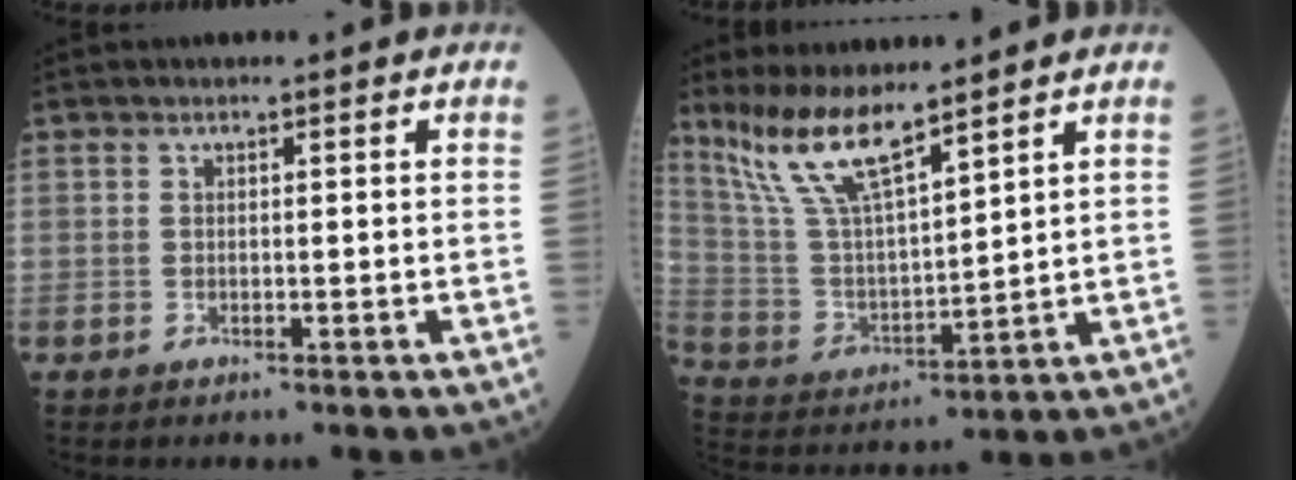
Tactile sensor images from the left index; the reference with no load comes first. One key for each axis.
{"total": 10.9, "fx": 8.7, "fy": 1.4, "fz": 6.5, "tx": -0.141, "ty": -0.002, "tz": 0.180}